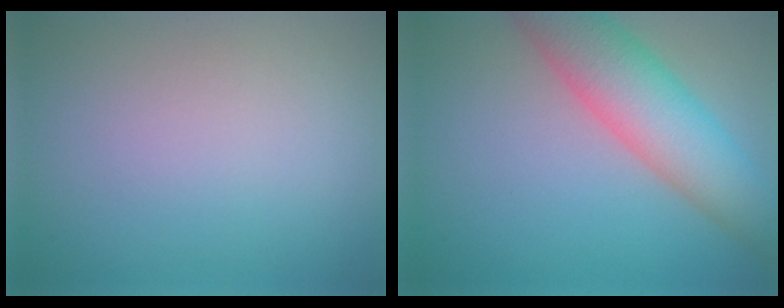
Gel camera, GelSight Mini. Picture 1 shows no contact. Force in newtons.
{"total": 7.6, "press": 7.6, "slide": 0.4}